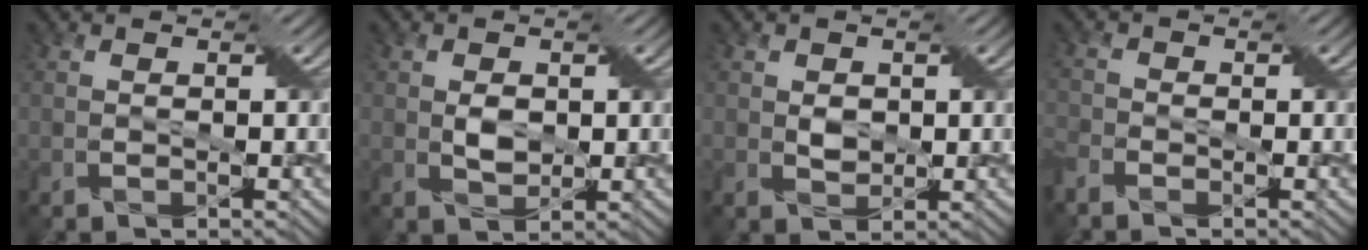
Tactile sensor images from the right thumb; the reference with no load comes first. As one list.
[{"total": 2.5, "force": [0.2, 1.8, 1.7], "torque": [-0.038, -0.002, 0.006]}, {"total": 1.9, "force": [0.4, 1.5, 1.0], "torque": [-0.027, -0.002, 0.008]}, {"total": 2.9, "force": [-2.3, 1.3, 1.2], "torque": [-0.035, -0.008, -0.059]}]